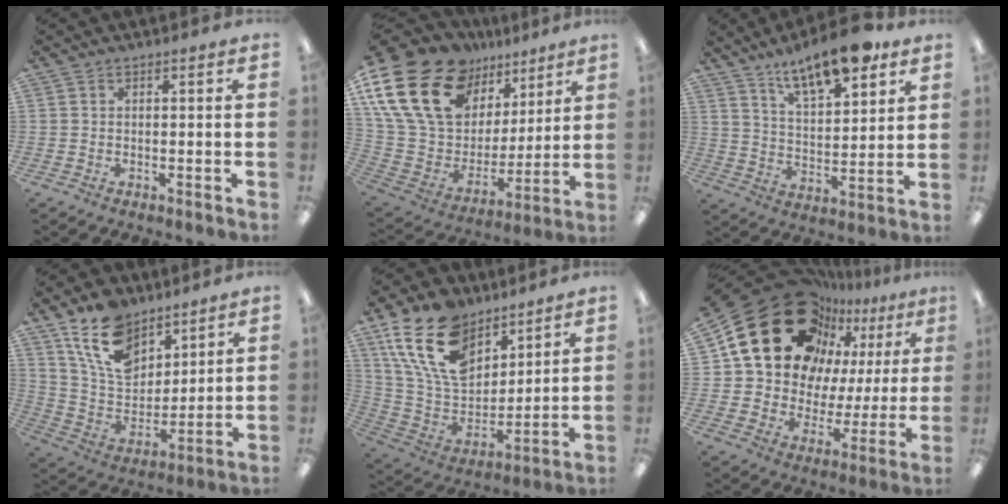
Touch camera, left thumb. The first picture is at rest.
{"total": 23.6, "force": [13.1, 14.7, 13.0], "torque": [-0.290, -0.070, 0.252]}
{"total": 14.4, "force": [10.9, 4.7, 8.1], "torque": [-0.125, -0.055, 0.186]}
{"total": 15.8, "force": [10.4, 9.3, 7.4], "torque": [-0.139, -0.045, 0.199]}
{"total": 20.4, "force": [11.8, 12.7, 10.9], "torque": [-0.232, -0.046, 0.218]}
{"total": 23.2, "force": [13.2, 15.3, 11.4], "torque": [-0.199, -0.078, 0.255]}